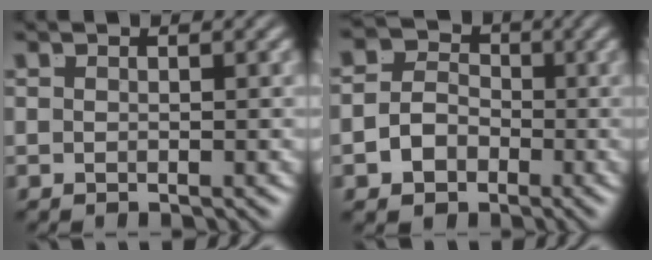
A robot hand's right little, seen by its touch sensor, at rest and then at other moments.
{"total": 7.9, "force": [-1.4, 7.2, 2.7], "torque": [-0.056, -0.024, -0.031]}